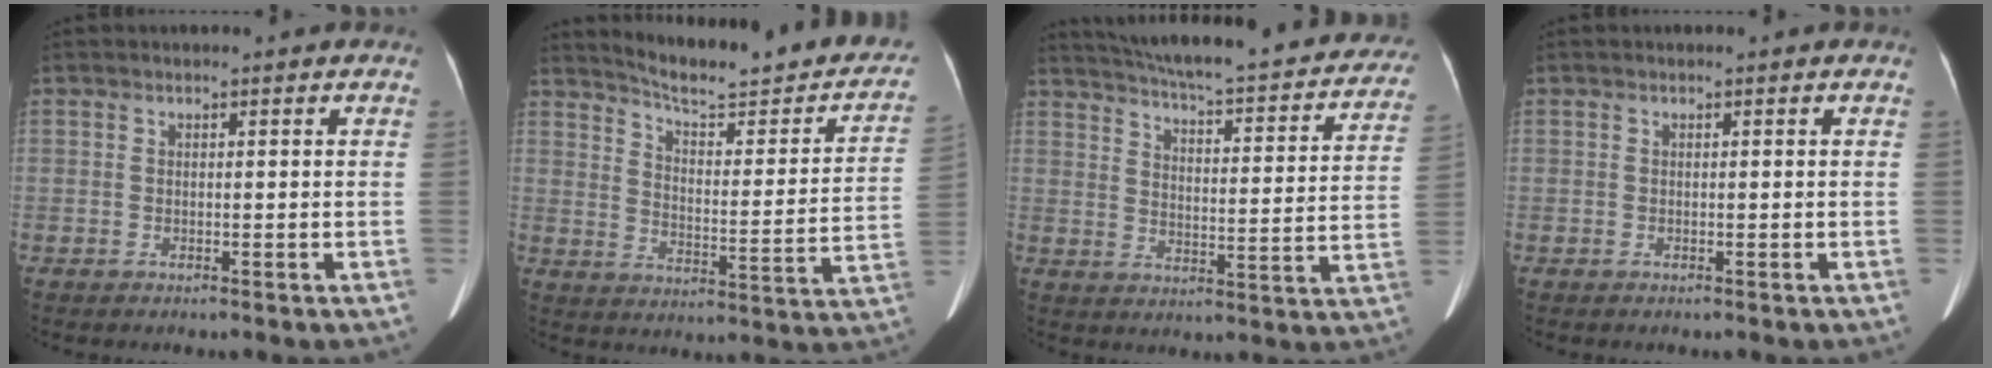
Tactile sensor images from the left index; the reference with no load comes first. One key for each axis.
{"total": 21.6, "fx": 19.1, "fy": 3.1, "fz": 9.7, "tx": -0.131, "ty": -0.045, "tz": 0.239}
{"total": 29.0, "fx": 25.7, "fy": 5.3, "fz": 12.4, "tx": -0.197, "ty": -0.041, "tz": 0.317}
{"total": 0.0}